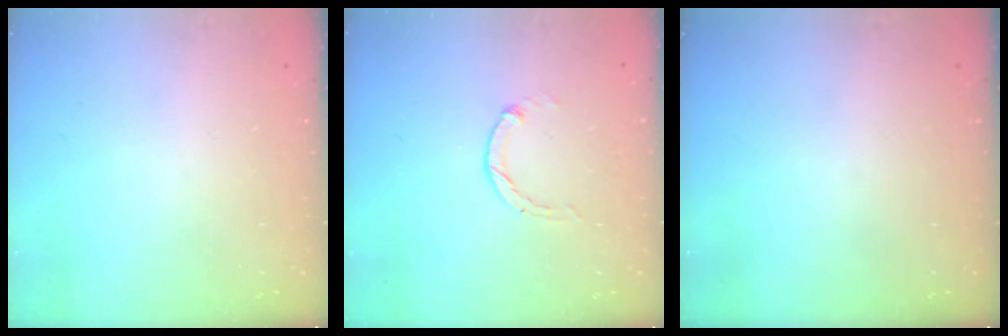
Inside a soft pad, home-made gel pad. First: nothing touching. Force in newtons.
{"total": 0.8, "press": 0.7, "slide": 0.2}
{"total": 0.0}